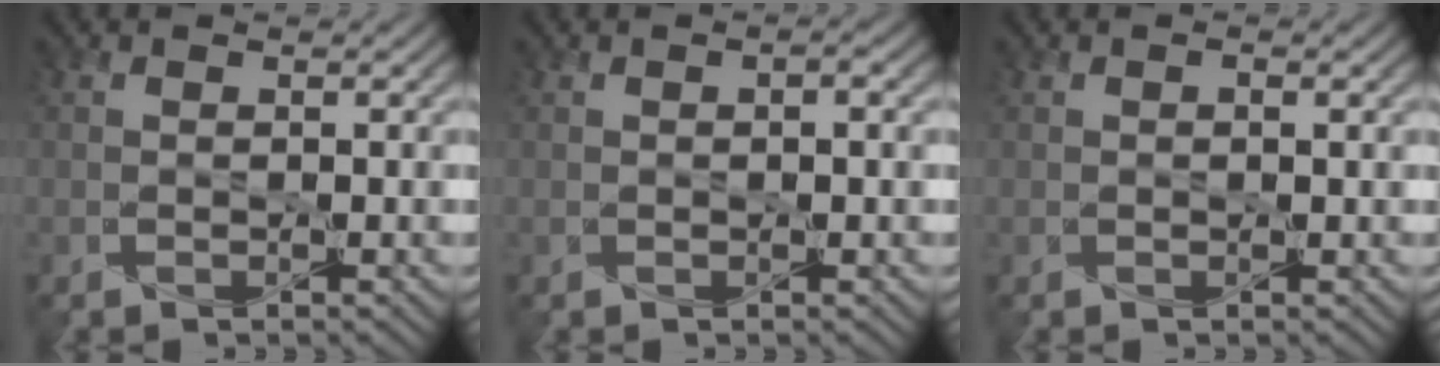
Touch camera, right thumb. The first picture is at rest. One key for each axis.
{"total": 0.9, "fx": 0.3, "fy": 0.4, "fz": 0.7, "tx": -0.012, "ty": -0.001, "tz": 0.009}
{"total": 0.5, "fx": 0.3, "fy": 0.2, "fz": 0.4, "tx": -0.005, "ty": -0.003, "tz": 0.008}